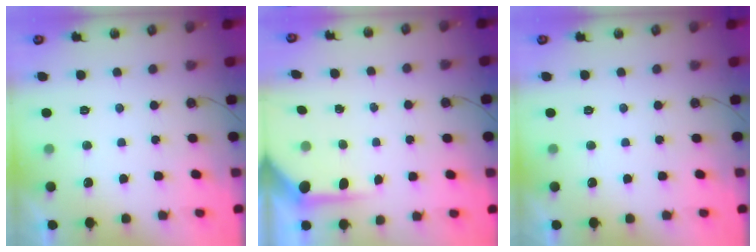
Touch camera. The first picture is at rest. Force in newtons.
{"total": 5.3, "press": 5.2, "slide": 0.3}
{"total": 0.0}